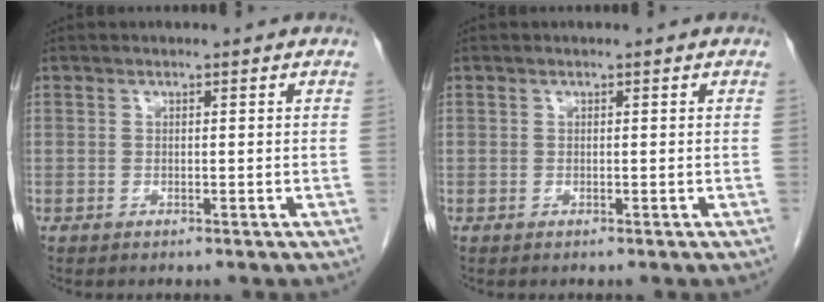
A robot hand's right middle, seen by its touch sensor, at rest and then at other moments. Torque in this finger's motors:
{"motor_torque": [0.01, 0.06, 0.08, 0.00]}